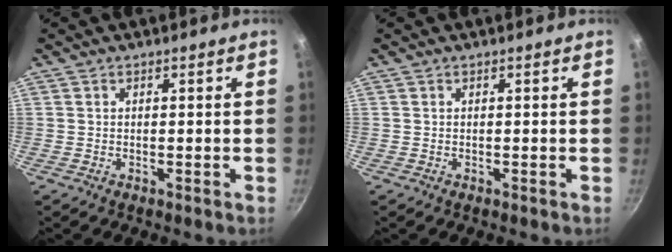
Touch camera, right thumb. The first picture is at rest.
{"total": 0.0}